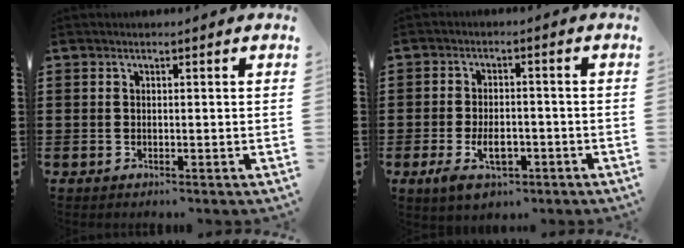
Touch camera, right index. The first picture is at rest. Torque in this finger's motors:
{"motor_torque": [1.77, 0.37, 0.59, 0.16]}